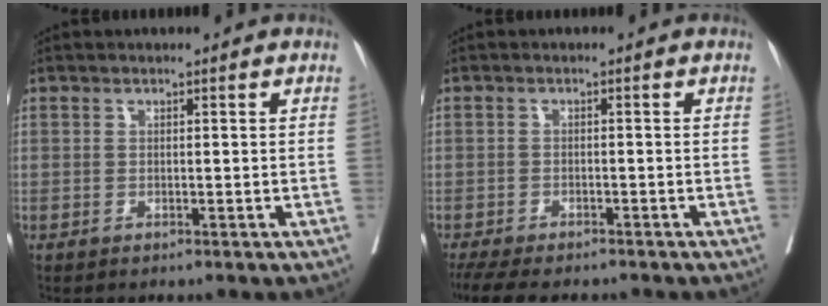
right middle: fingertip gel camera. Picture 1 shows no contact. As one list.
[{"total": 9.9, "force": [-8.2, 3.1, 4.5], "torque": [-0.073, -0.009, -0.120]}]